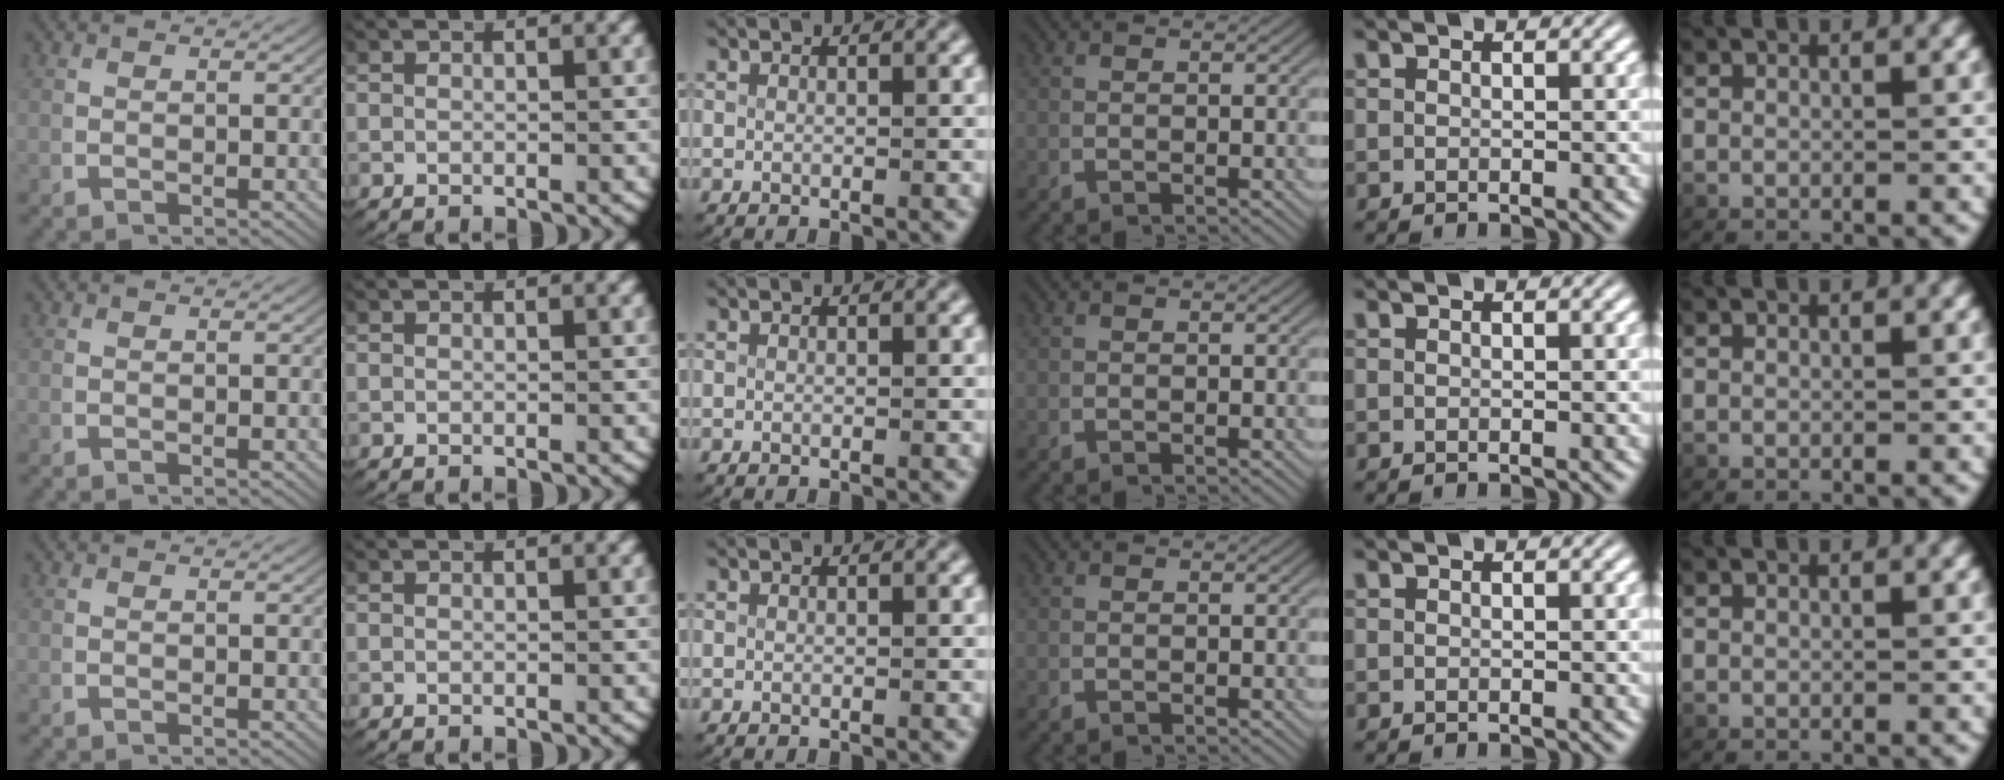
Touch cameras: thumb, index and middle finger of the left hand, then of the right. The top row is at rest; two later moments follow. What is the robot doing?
{"motion": "reach", "object": "keyboard"}